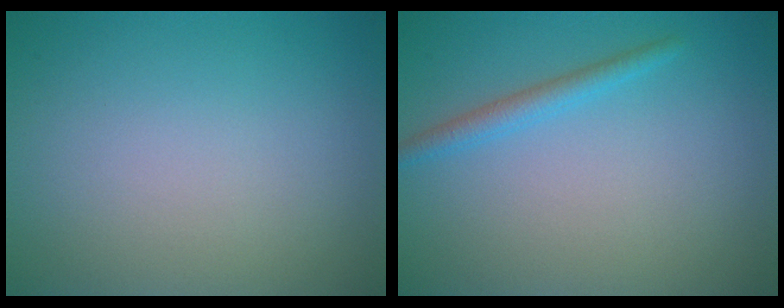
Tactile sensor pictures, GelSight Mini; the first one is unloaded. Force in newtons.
{"total": 1.8, "press": 1.8, "slide": 0.1}